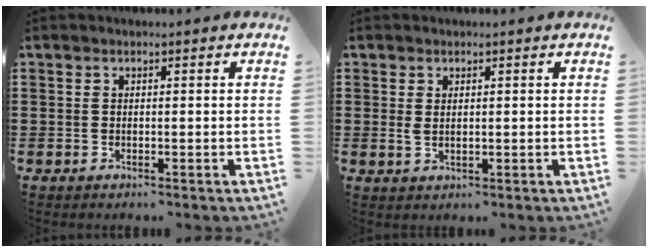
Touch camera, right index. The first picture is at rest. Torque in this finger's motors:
{"motor_torque": [0.21, 1.92, 0.00, 0.00]}